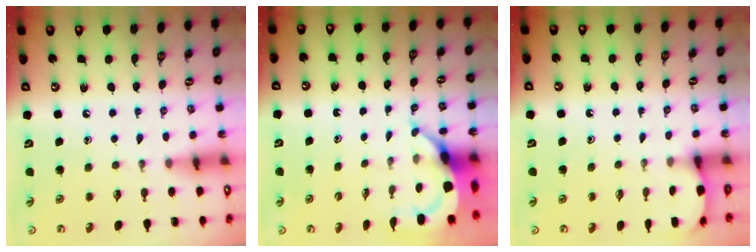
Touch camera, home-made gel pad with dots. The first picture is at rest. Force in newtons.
{"total": 5.4, "press": 5.4, "slide": 0.7}
{"total": 1.8, "press": 1.7, "slide": 0.2}